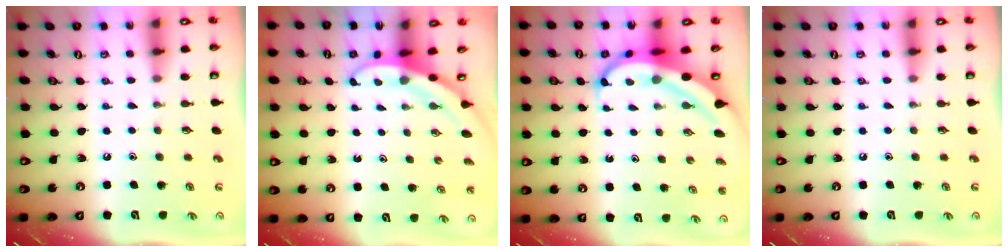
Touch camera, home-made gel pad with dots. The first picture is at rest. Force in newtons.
{"total": 3.1, "press": 3.1, "slide": 0.1}
{"total": 7.6, "press": 7.5, "slide": 1.5}
{"total": 0.0}